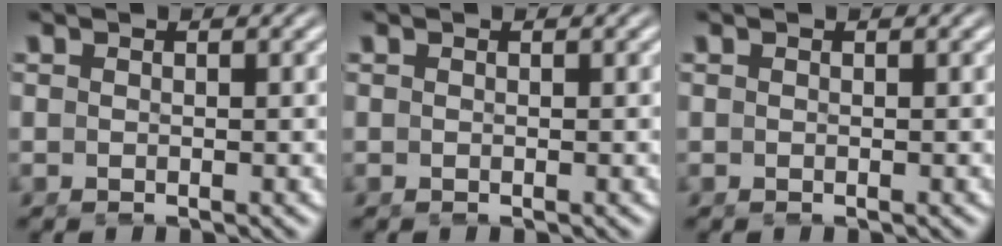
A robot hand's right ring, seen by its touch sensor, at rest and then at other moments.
{"total": 0.0}
{"total": 0.0}